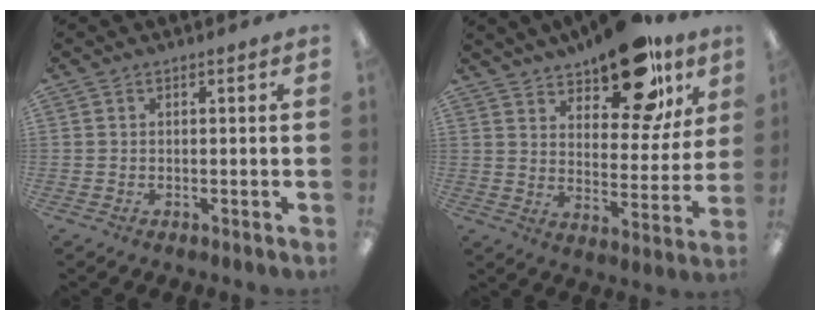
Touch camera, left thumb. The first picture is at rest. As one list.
[{"total": 18.1, "force": [13.1, 7.7, 9.9], "torque": [-0.137, -0.074, 0.220]}]